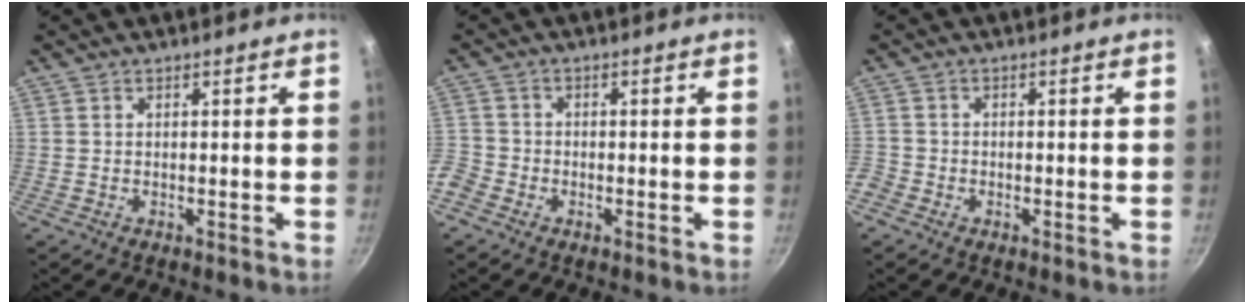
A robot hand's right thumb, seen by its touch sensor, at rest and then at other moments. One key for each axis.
{"total": 6.0, "fx": -2.8, "fy": 4.8, "fz": 2.3, "tx": -0.058, "ty": 0.018, "tz": -0.066}
{"total": 3.1, "fx": -1.7, "fy": 2.4, "fz": 1.0, "tx": -0.030, "ty": 0.007, "tz": -0.039}